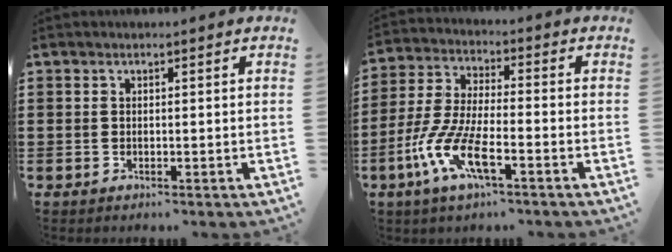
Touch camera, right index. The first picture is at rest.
{"total": 9.3, "force": [-4.8, 1.9, 7.8], "torque": [-0.197, -0.022, -0.099]}